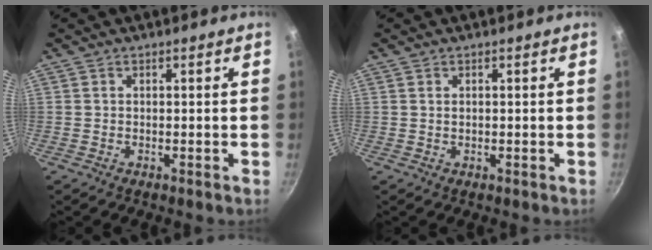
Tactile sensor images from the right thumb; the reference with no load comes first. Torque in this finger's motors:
{"motor_torque": [-0.25, 0.05, -0.24, 0.09, 0.06]}